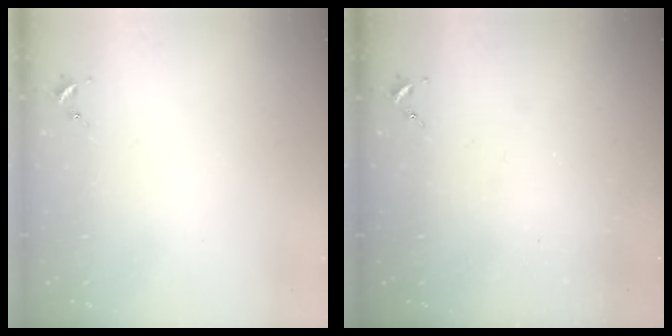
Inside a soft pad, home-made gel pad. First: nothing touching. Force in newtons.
{"total": 0.0}